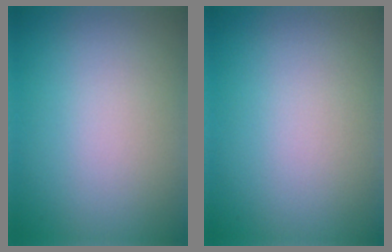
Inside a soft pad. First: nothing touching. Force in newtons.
{"total": 0.0}